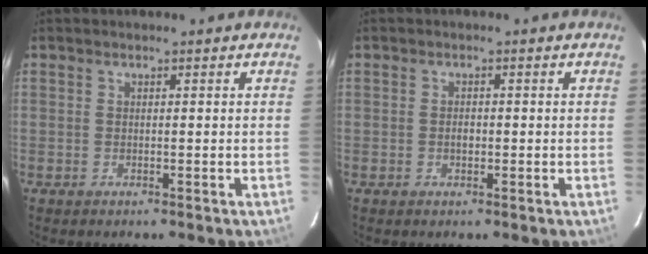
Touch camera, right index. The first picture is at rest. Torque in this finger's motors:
{"motor_torque": [0.61, -0.09, 0.29, 0.05]}